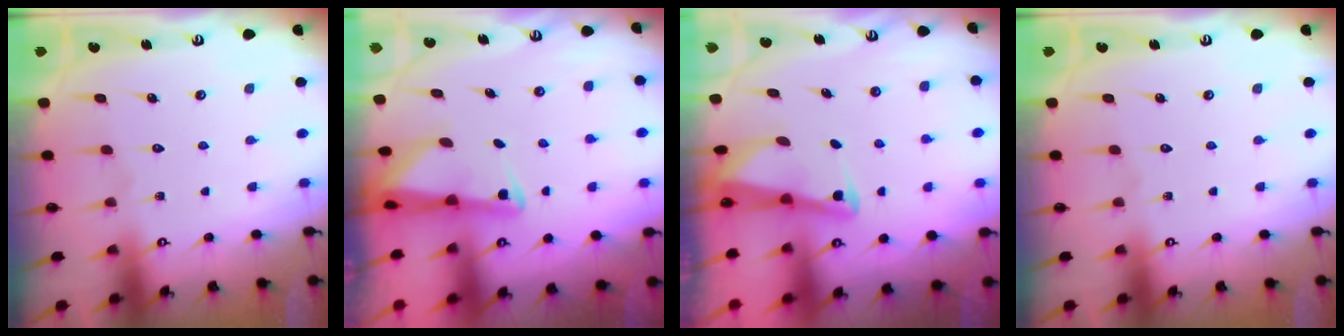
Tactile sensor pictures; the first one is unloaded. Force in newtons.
{"total": 2.4, "press": 2.3, "slide": 0.4}
{"total": 3.0, "press": 2.9, "slide": 0.4}
{"total": 0.0}